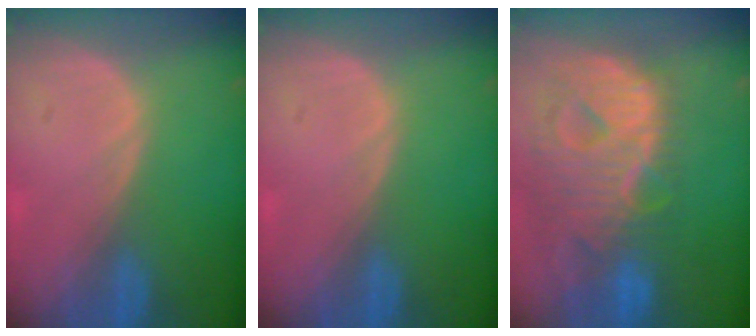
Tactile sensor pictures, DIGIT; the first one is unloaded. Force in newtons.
{"total": 0.0}
{"total": 13.0, "press": 11.0, "slide": 6.8}